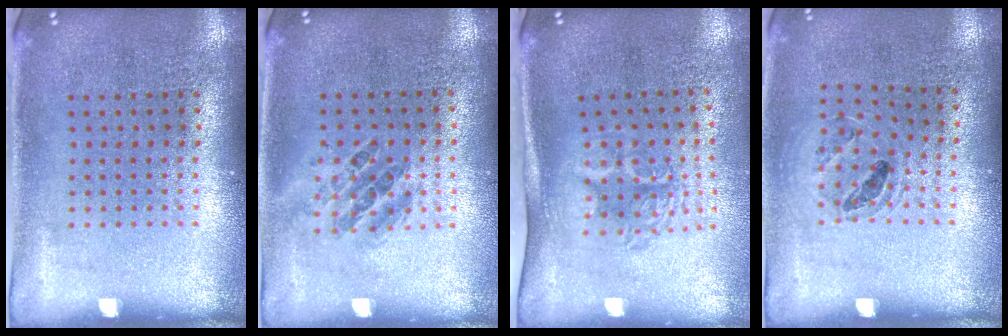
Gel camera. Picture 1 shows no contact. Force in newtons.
{"total": 1.0, "press": 0.9, "slide": 0.4}
{"total": 1.7, "press": 1.3, "slide": 1.1}
{"total": 0.9, "press": 0.9, "slide": 0.1}